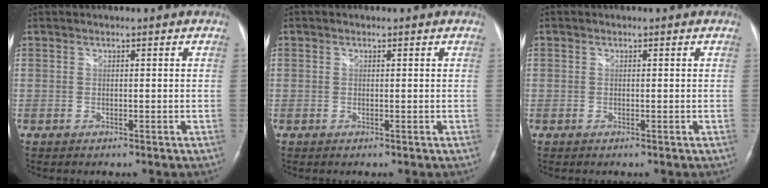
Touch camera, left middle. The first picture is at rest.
{"total": 0.0}
{"total": 0.0}